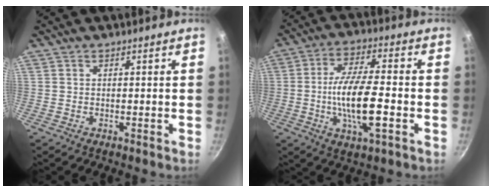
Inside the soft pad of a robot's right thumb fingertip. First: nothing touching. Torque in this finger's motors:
{"motor_torque": [2.60, 2.13, 1.97, -0.80, 0.48]}